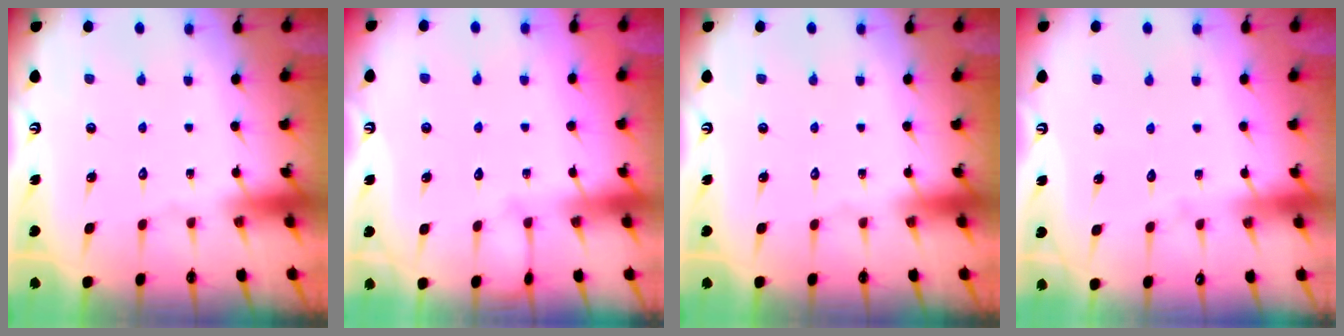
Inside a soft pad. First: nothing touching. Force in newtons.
{"total": 3.7, "press": 3.7, "slide": 0.5}
{"total": 0.0}
{"total": 2.1, "press": 2.1, "slide": 0.2}